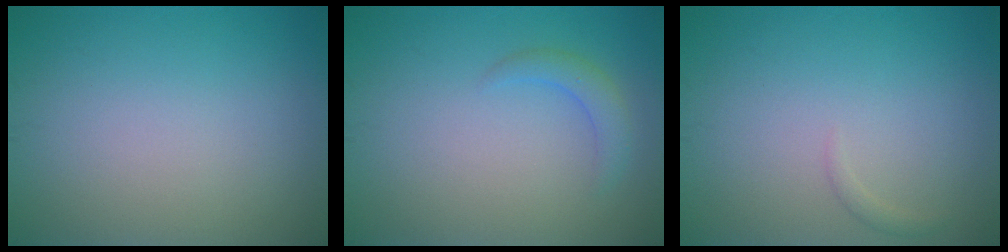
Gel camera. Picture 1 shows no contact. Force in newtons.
{"total": 1.7, "press": 1.7, "slide": 0.2}
{"total": 0.6, "press": 0.6, "slide": 0.1}